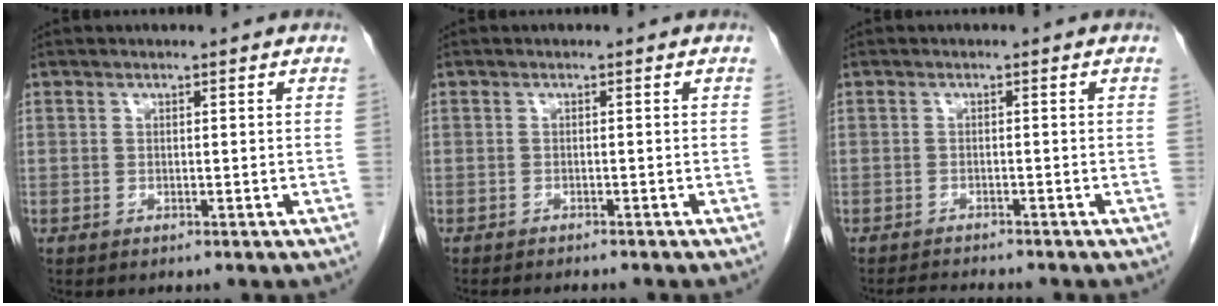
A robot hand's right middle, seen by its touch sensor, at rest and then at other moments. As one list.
[{"total": 4.9, "force": [-4.3, 0.7, 2.1], "torque": [-0.023, -0.006, -0.056]}, {"total": 3.4, "force": [-3.3, 0.0, 0.9], "torque": [-0.017, -0.015, -0.052]}]